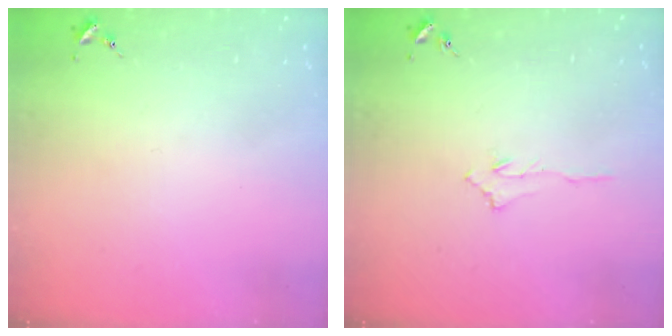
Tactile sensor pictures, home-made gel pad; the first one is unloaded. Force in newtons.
{"total": 3.0, "press": 3.0, "slide": 0.5}